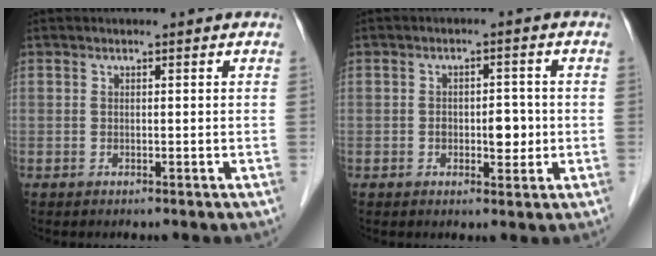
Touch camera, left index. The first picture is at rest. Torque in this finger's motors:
{"motor_torque": [0.14, -0.05, 0.05, 0.05]}